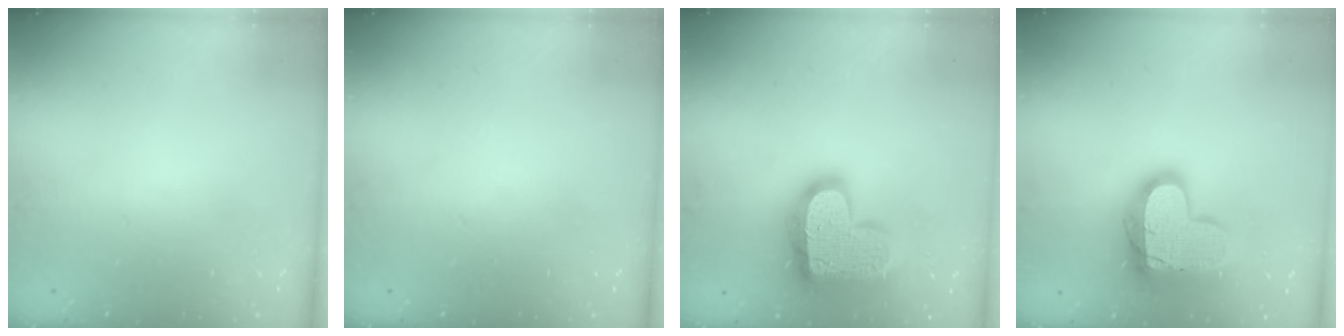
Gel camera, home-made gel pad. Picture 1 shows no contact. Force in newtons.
{"total": 0.0}
{"total": 22.2, "press": 22.1, "slide": 1.5}
{"total": 18.5, "press": 18.5, "slide": 1.4}